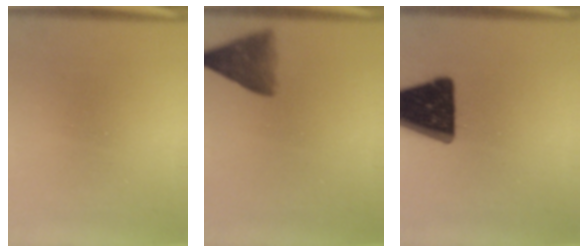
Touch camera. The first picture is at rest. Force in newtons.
{"total": 5.8}
{"total": 18.0}